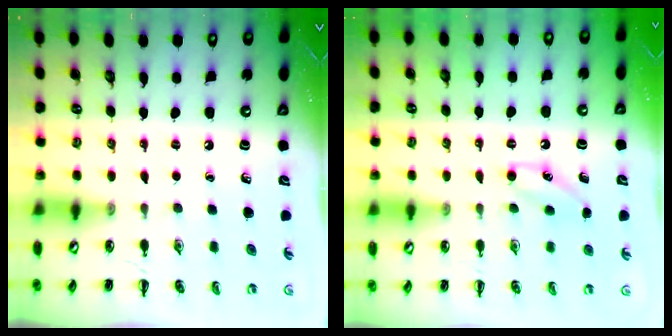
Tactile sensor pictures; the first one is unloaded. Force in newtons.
{"total": 6.6, "press": 6.4, "slide": 1.6}